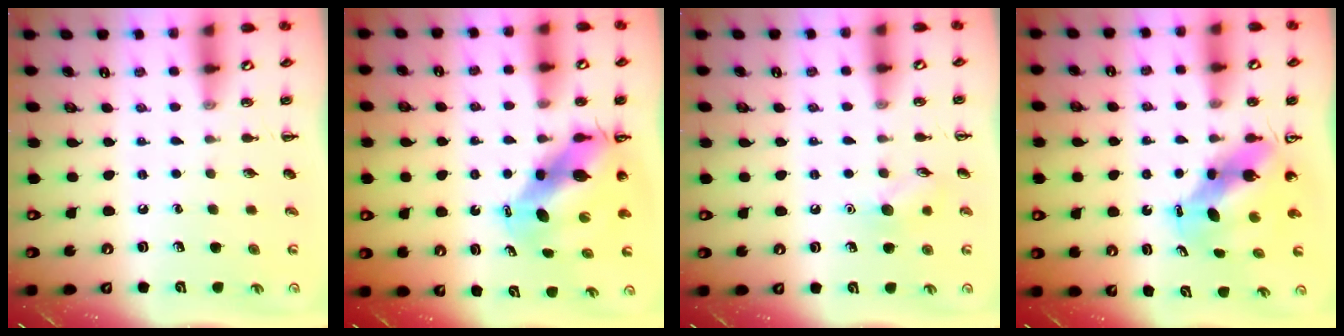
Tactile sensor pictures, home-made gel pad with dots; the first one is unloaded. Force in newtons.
{"total": 10.0, "press": 9.6, "slide": 2.8}
{"total": 7.5, "press": 7.3, "slide": 1.4}
{"total": 7.5, "press": 7.1, "slide": 2.2}